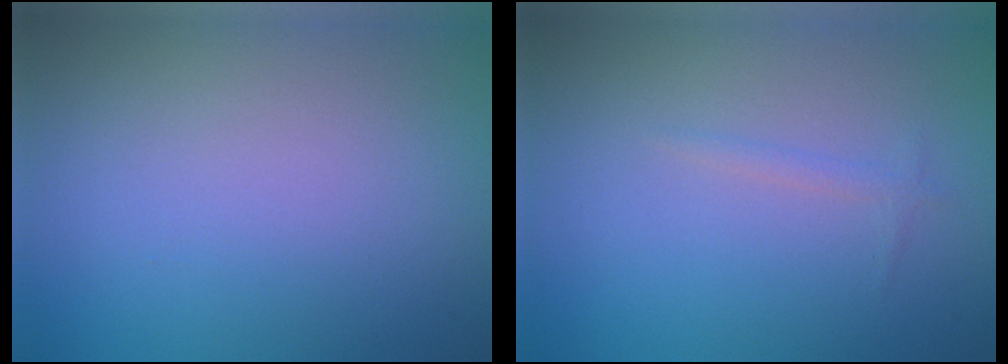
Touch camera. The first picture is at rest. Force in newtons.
{"total": 0.7, "press": 0.7, "slide": 0.1}